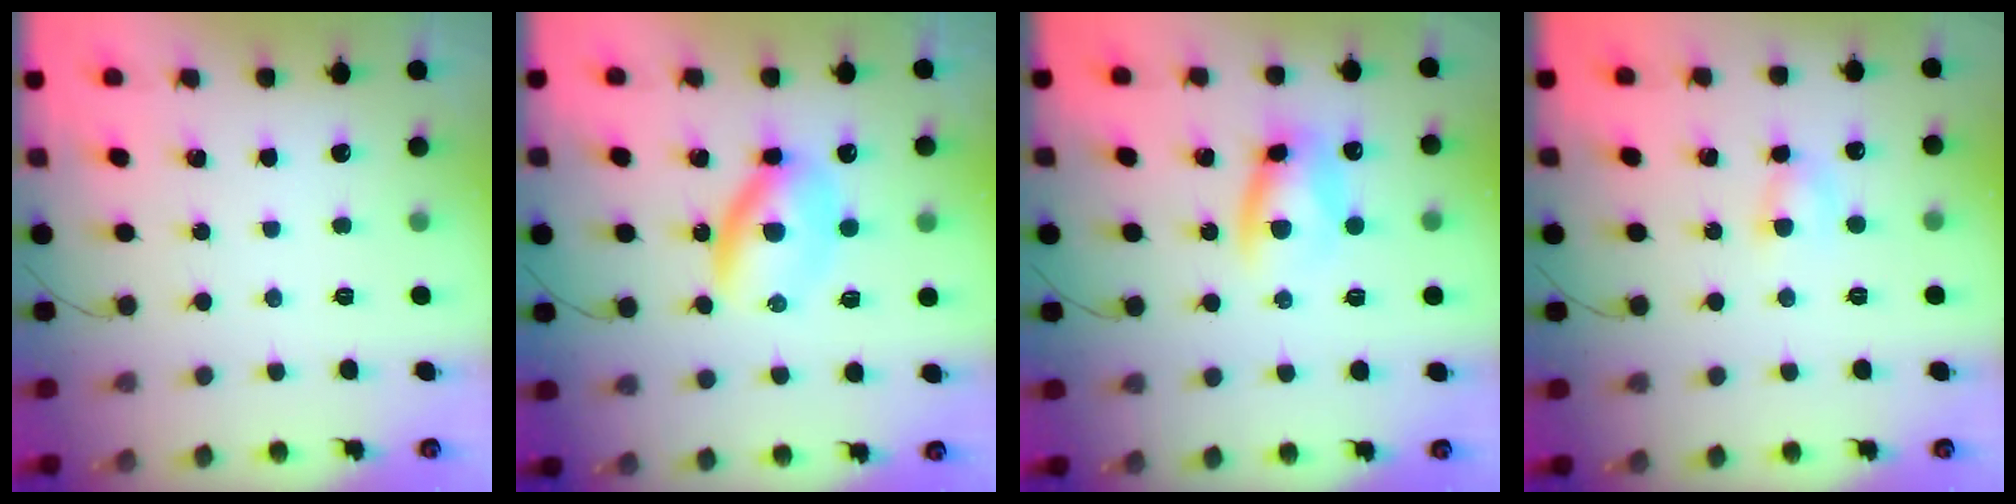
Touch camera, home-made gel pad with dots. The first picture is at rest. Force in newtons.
{"total": 6.5, "press": 6.5, "slide": 0.3}
{"total": 9.8, "press": 9.6, "slide": 1.9}
{"total": 3.9, "press": 3.8, "slide": 1.1}